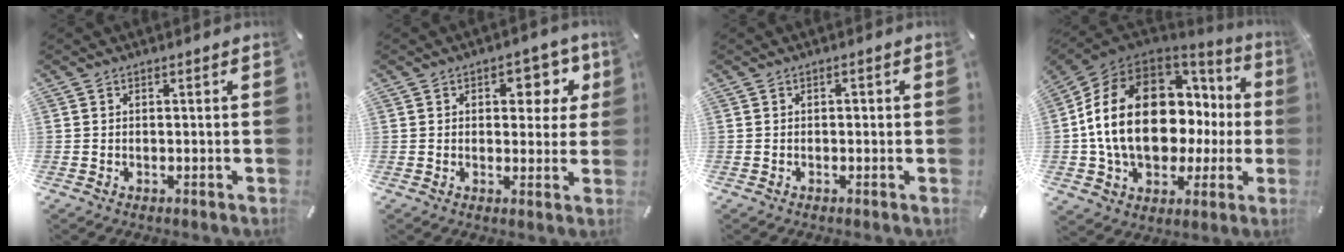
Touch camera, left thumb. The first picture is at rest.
{"total": 8.1, "force": [3.1, 5.1, 5.4], "torque": [-0.054, -0.010, 0.044]}
{"total": 0.9, "force": [-0.1, 0.7, 0.5], "torque": [-0.010, 0.004, -0.004]}
{"total": 20.9, "force": [2.4, 14.3, 15.0], "torque": [-0.305, -0.024, 0.051]}